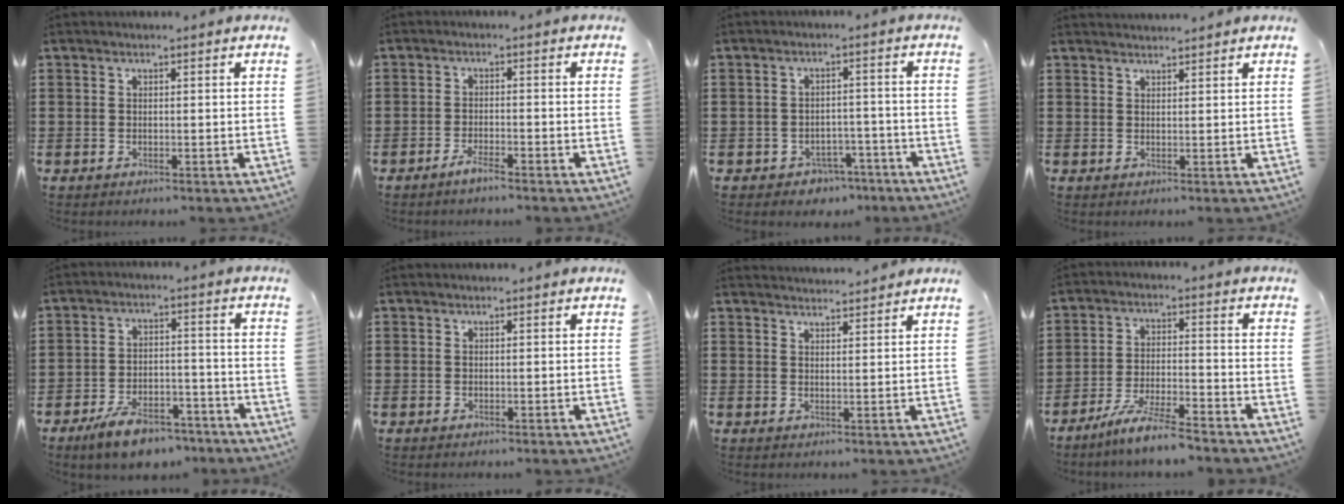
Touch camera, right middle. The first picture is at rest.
{"total": 2.3, "force": [-1.9, 0.2, 1.3], "torque": [-0.030, 0.000, -0.037]}
{"total": 2.9, "force": [-2.6, 1.3, 0.2], "torque": [-0.011, 0.006, -0.056]}
{"total": 1.7, "force": [1.7, 0.1, 0.1], "torque": [-0.005, 0.002, 0.032]}
{"total": 7.1, "force": [-6.0, 2.3, 3.2], "torque": [-0.064, 0.012, -0.114]}
{"total": 0.0}
{"total": 2.3, "force": [2.3, 0.0, -0.1], "torque": [-0.005, 0.001, 0.044]}
{"total": 6.6, "force": [-5.9, -0.1, 3.1], "torque": [-0.075, -0.014, -0.116]}